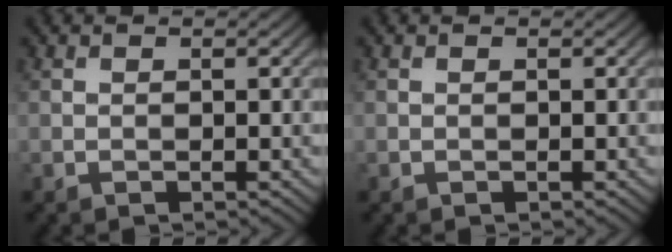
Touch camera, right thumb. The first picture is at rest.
{"total": 0.0}